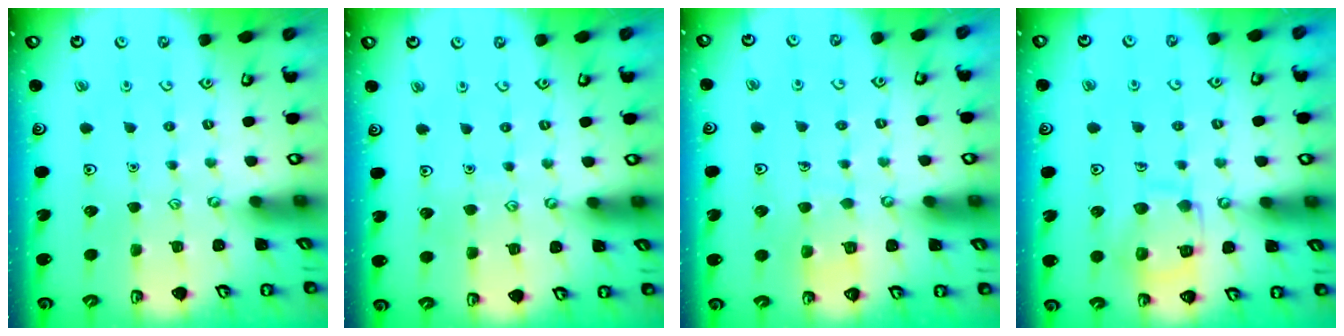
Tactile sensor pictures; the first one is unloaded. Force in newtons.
{"total": 3.7, "press": 3.7, "slide": 0.3}
{"total": 5.8, "press": 5.8, "slide": 0.5}
{"total": 12.7, "press": 12.7, "slide": 1.3}